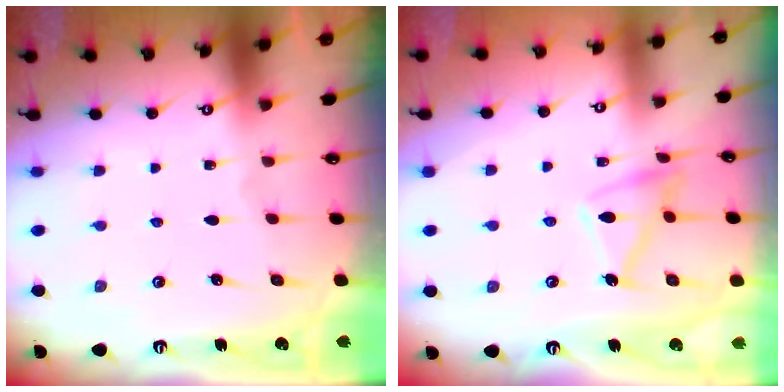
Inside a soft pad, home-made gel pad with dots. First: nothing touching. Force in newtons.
{"total": 12.7, "press": 12.6, "slide": 0.8}